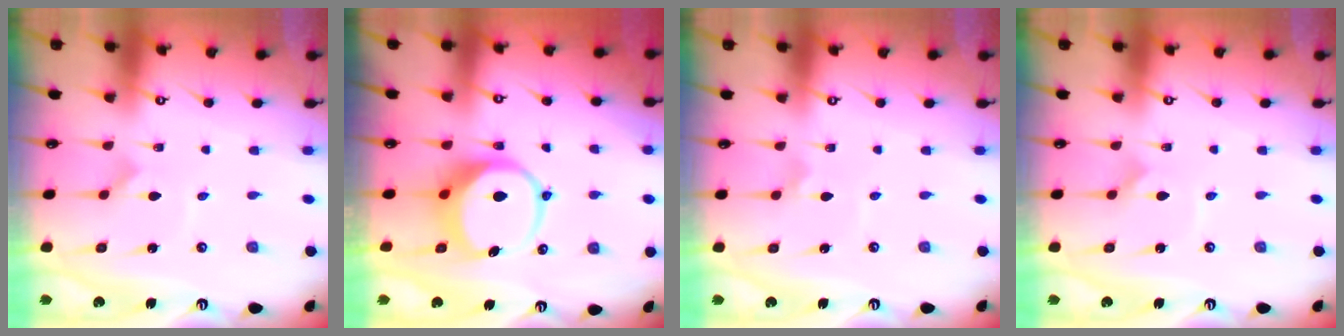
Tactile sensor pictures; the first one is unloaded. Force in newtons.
{"total": 9.0, "press": 8.9, "slide": 1.3}
{"total": 2.4, "press": 2.4, "slide": 0.5}
{"total": 1.4, "press": 1.4, "slide": 0.2}